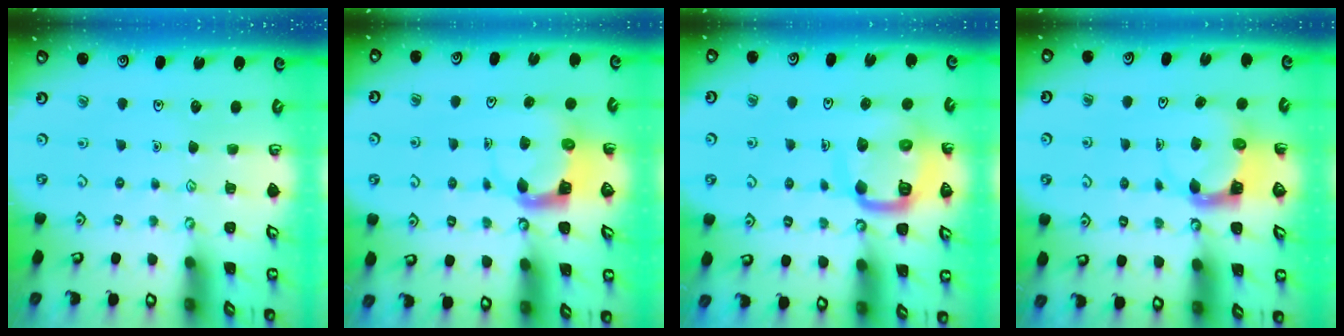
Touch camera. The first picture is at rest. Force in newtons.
{"total": 3.6, "press": 3.6, "slide": 0.7}
{"total": 12.6, "press": 12.5, "slide": 1.4}
{"total": 3.9, "press": 3.9, "slide": 0.4}